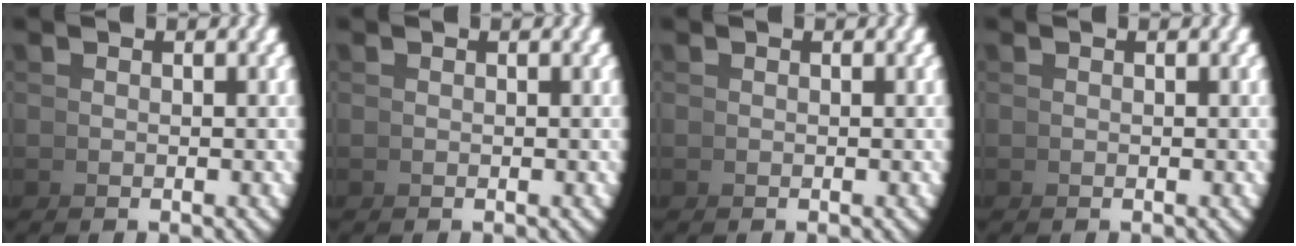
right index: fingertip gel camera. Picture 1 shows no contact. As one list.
[{"total": 0.0}, {"total": 0.0}, {"total": 0.0}]